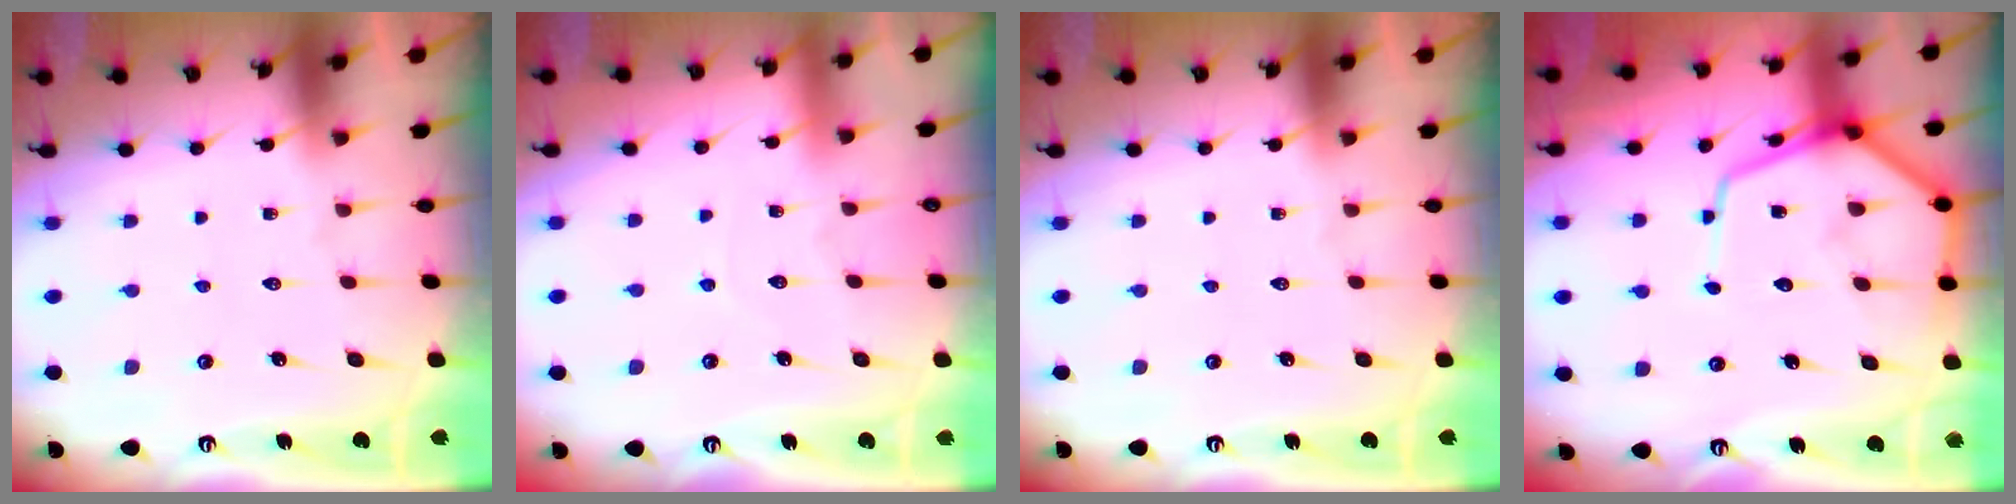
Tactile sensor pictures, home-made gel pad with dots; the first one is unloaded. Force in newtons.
{"total": 3.0, "press": 2.9, "slide": 0.4}
{"total": 0.0}
{"total": 12.8, "press": 12.8, "slide": 1.0}